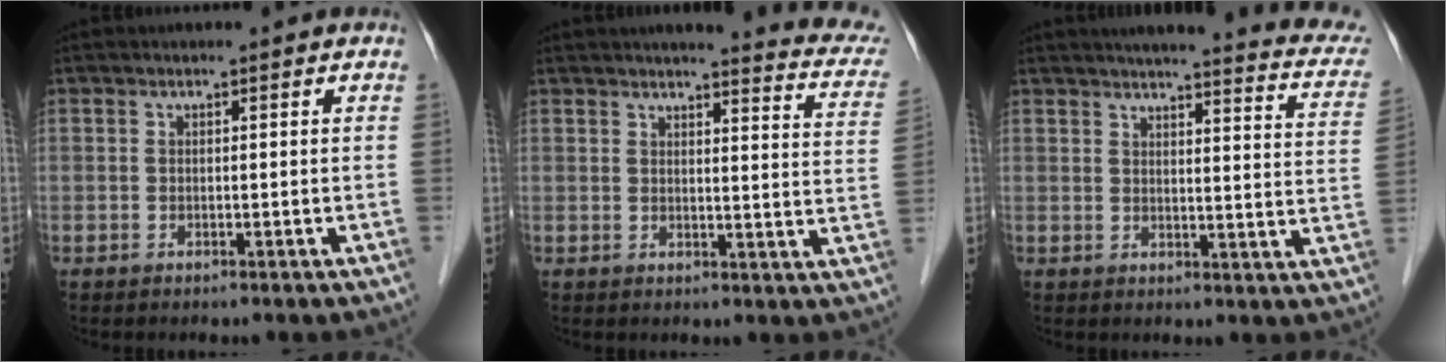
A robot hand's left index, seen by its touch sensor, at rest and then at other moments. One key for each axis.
{"total": 13.6, "fx": 12.4, "fy": 1.1, "fz": 5.4, "tx": -0.049, "ty": -0.049, "tz": 0.114}
{"total": 21.1, "fx": 18.7, "fy": 2.6, "fz": 9.5, "tx": -0.111, "ty": -0.029, "tz": 0.202}